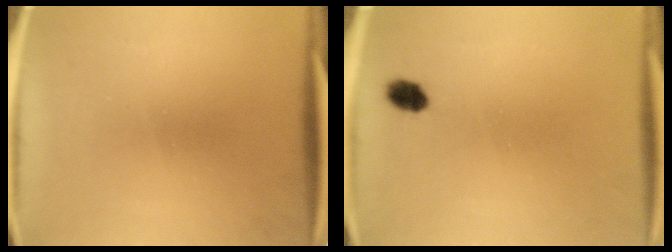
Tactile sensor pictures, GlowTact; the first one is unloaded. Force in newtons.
{"total": 2.9}